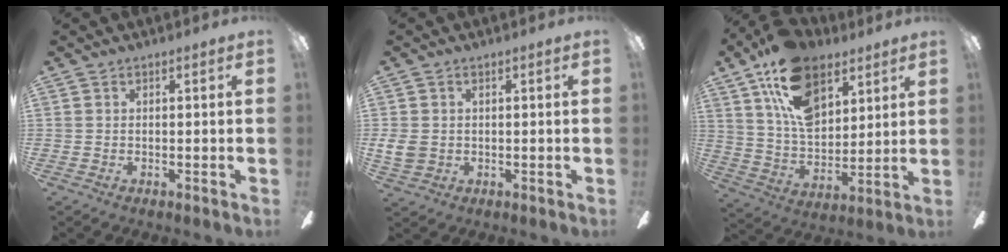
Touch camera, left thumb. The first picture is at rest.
{"total": 4.4, "force": [0.3, 3.6, 2.6], "torque": [-0.068, 0.001, 0.004]}
{"total": 19.0, "force": [10.9, 10.7, 11.3], "torque": [-0.215, -0.031, 0.198]}